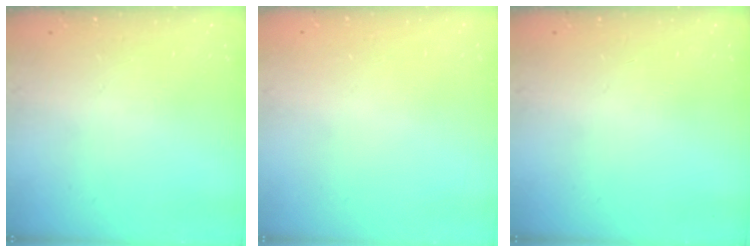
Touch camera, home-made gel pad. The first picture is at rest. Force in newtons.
{"total": 0.0}
{"total": 0.0}